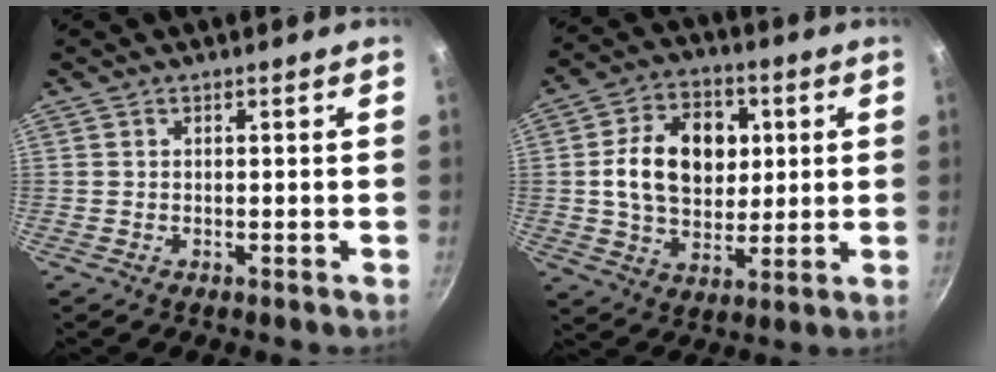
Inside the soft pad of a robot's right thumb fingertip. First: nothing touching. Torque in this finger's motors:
{"motor_torque": [0.40, 1.68, 0.78, -0.24, 0.11]}